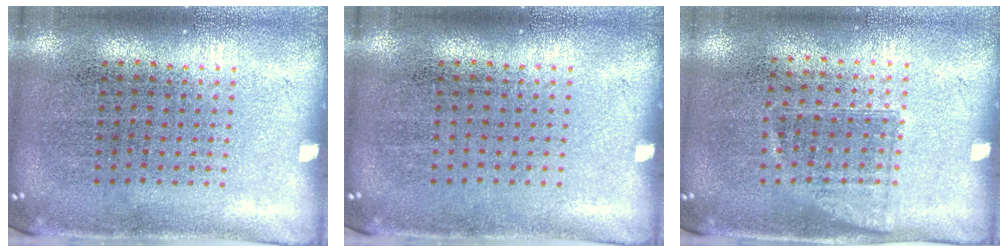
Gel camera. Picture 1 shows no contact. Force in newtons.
{"total": 0.0}
{"total": 0.9, "press": 0.8, "slide": 0.5}